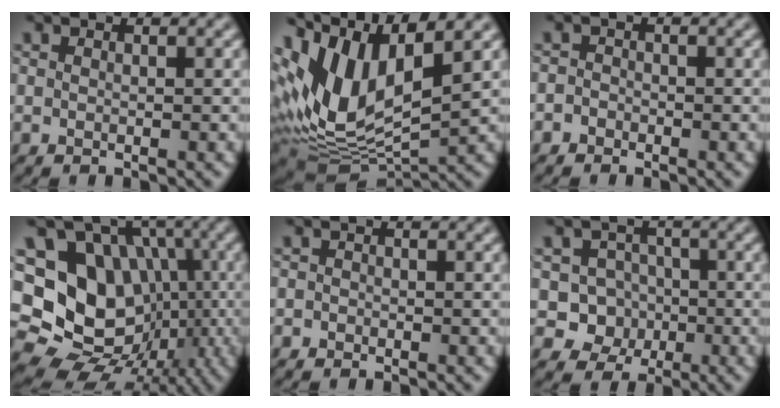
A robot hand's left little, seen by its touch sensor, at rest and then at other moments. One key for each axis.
{"total": 11.6, "fx": 4.4, "fy": 5.6, "fz": 9.2, "tx": -0.208, "ty": 0.009, "tz": 0.083}
{"total": 1.3, "fx": -0.6, "fy": 1.1, "fz": 0.2, "tx": 0.014, "ty": 0.003, "tz": -0.022}
{"total": 17.9, "fx": -0.5, "fy": 15.3, "fz": 9.3, "tx": -0.188, "ty": 0.020, "tz": -0.011}
{"total": 0.7, "fx": -0.3, "fy": 0.6, "fz": 0.0, "tx": 0.006, "ty": -0.005, "tz": -0.010}
{"total": 5.0, "fx": -1.0, "fy": 4.7, "fz": 1.4, "tx": -0.003, "ty": 0.015, "tz": -0.041}